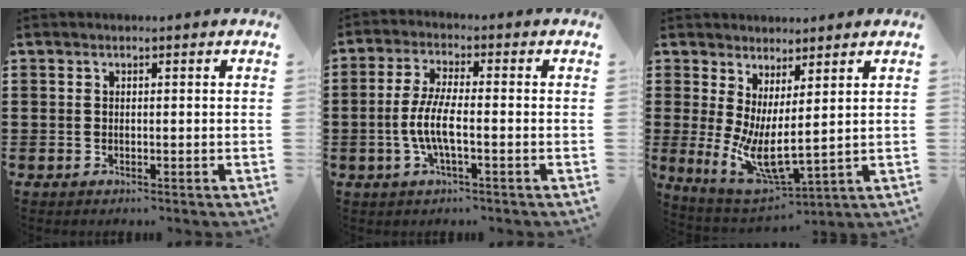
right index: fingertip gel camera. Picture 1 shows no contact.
{"total": 6.0, "force": [-1.7, 1.3, 5.6], "torque": [-0.133, -0.011, -0.042]}
{"total": 6.7, "force": [0.8, 1.9, 6.4], "torque": [-0.134, -0.038, 0.019]}